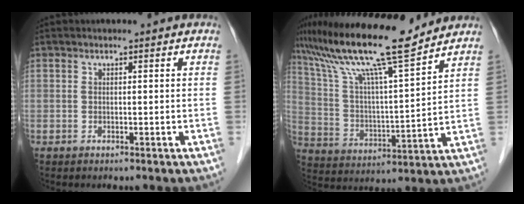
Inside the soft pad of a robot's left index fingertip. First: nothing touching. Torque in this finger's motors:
{"motor_torque": [0.39, -0.52, 0.89, 0.21]}